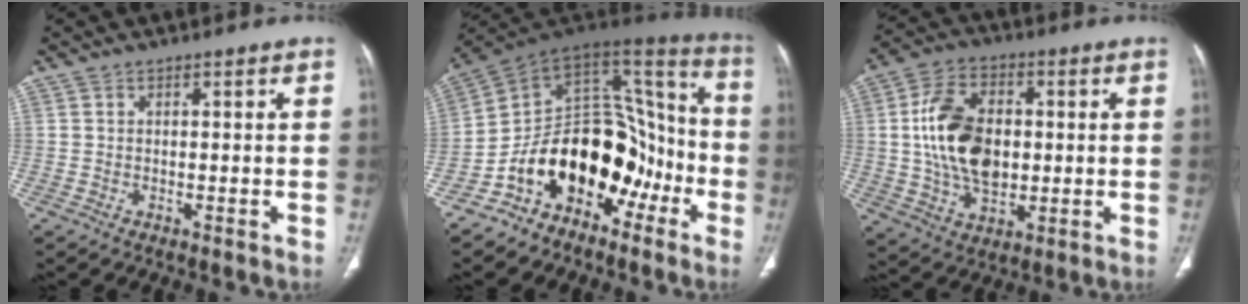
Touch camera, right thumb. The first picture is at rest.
{"total": 22.4, "force": [-9.4, 14.3, 14.5], "torque": [-0.180, 0.124, -0.150]}
{"total": 15.8, "force": [0.9, 10.2, 12.0], "torque": [-0.199, 0.010, 0.019]}